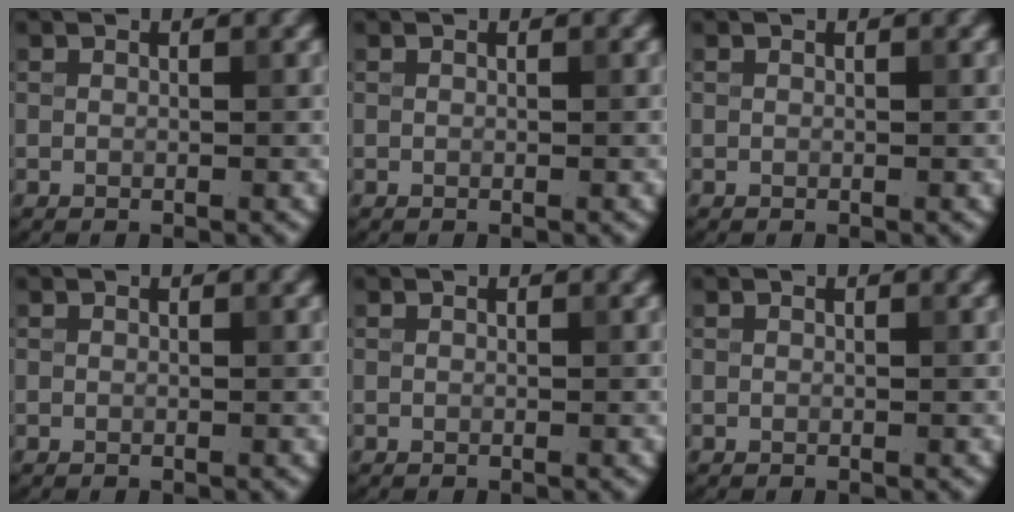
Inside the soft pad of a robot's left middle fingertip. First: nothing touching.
{"total": 0.0}
{"total": 0.0}
{"total": 0.0}
{"total": 0.0}
{"total": 0.0}